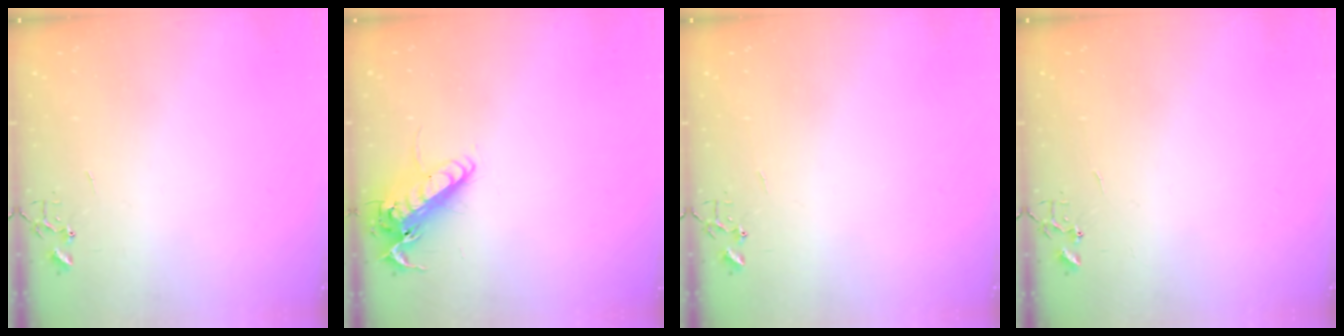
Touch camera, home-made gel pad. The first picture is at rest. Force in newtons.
{"total": 13.8, "press": 13.7, "slide": 2.0}
{"total": 0.0}
{"total": 0.0}